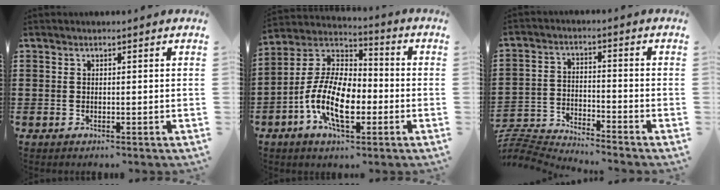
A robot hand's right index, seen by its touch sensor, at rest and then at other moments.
{"total": 12.5, "force": [-4.1, 6.1, 10.1], "torque": [-0.238, -0.002, -0.085]}
{"total": 5.4, "force": [-5.4, 0.1, 0.3], "torque": [-0.026, -0.003, -0.115]}